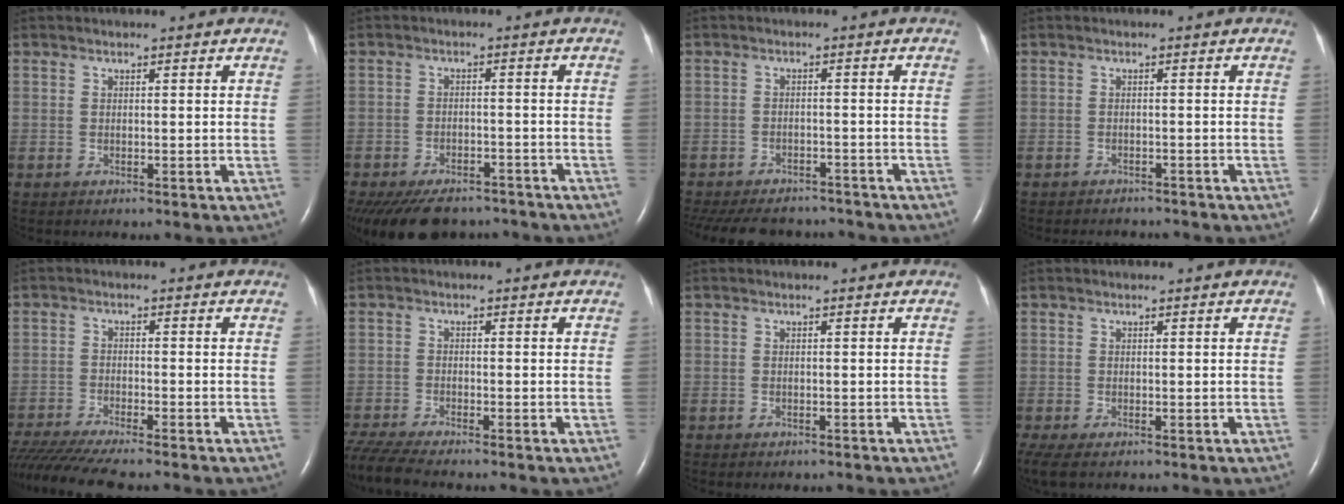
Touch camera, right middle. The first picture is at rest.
{"total": 14.2, "force": [-11.4, 6.4, 5.5], "torque": [-0.129, -0.012, -0.155]}
{"total": 17.0, "force": [-14.5, 6.6, 6.0], "torque": [-0.177, -0.017, -0.195]}
{"total": 4.3, "force": [-4.0, 1.3, 0.8], "torque": [-0.011, -0.003, -0.051]}
{"total": 11.9, "force": [-10.5, 0.0, 5.7], "torque": [-0.088, -0.026, -0.171]}
{"total": 6.8, "force": [-6.2, -0.4, 2.9], "torque": [-0.062, -0.021, -0.112]}
{"total": 0.7, "force": [-0.6, 0.3, 0.2], "torque": [-0.009, -0.001, -0.006]}
{"total": 3.6, "force": [-2.3, 1.3, 2.4], "torque": [-0.052, -0.014, -0.040]}